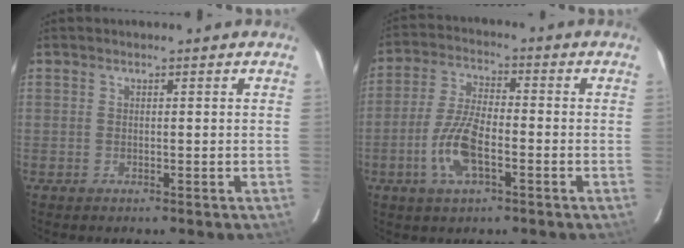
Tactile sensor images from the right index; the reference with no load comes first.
{"total": 10.9, "force": [-4.4, 4.0, 9.1], "torque": [-0.198, 0.001, -0.087]}